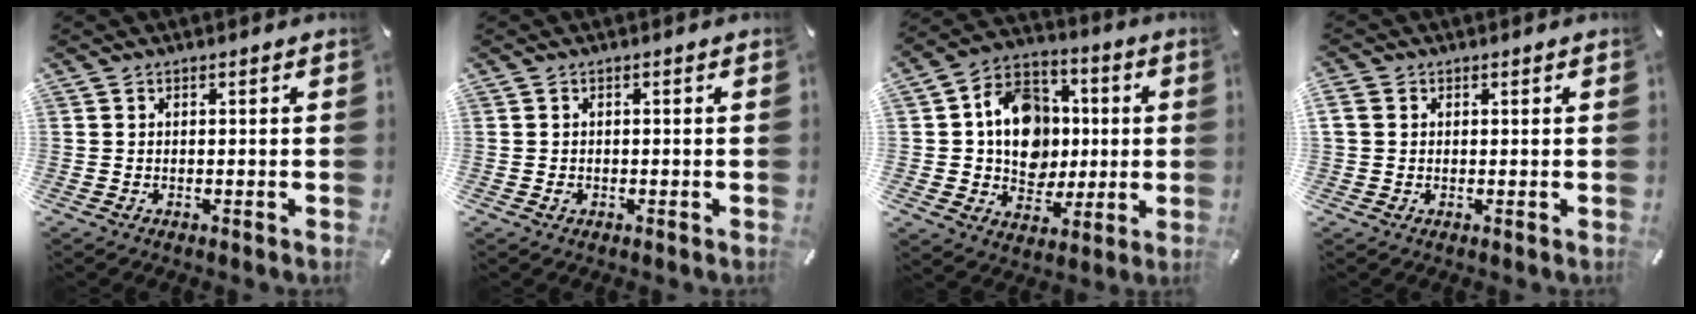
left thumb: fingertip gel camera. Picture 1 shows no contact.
{"total": 0.7, "force": [-0.2, 0.5, 0.3], "torque": [-0.006, 0.001, -0.006]}
{"total": 14.5, "force": [0.4, 12.8, 6.7], "torque": [-0.116, 0.012, 0.015]}
{"total": 2.1, "force": [0.5, 1.9, 0.8], "torque": [-0.018, 0.005, 0.009]}